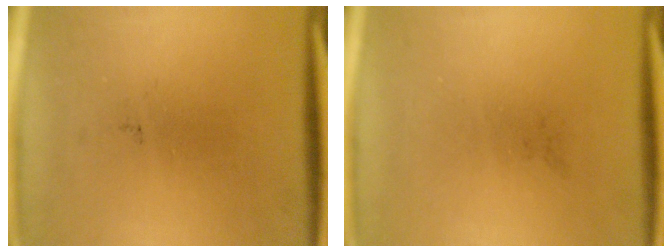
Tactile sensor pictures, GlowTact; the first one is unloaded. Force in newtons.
{"total": 0.0}